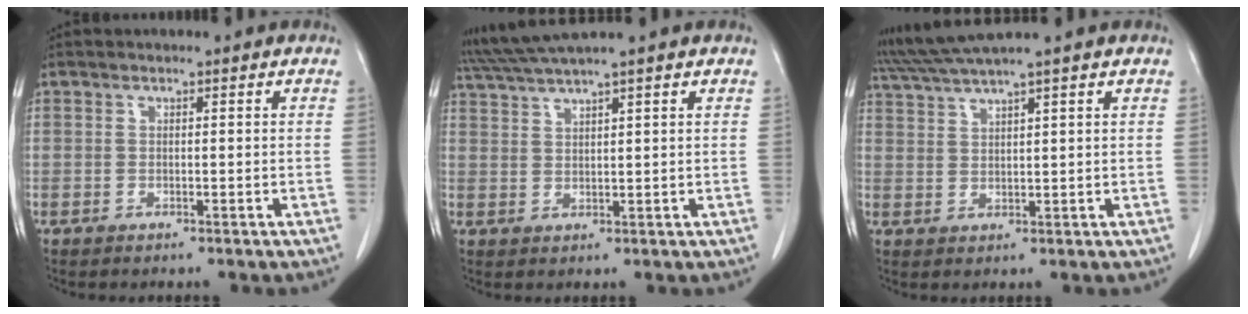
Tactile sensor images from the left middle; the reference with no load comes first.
{"total": 5.4, "force": [4.6, -1.3, 2.5], "torque": [-0.052, 0.015, 0.091]}
{"total": 5.6, "force": [4.8, -1.4, 2.5], "torque": [-0.055, 0.013, 0.096]}